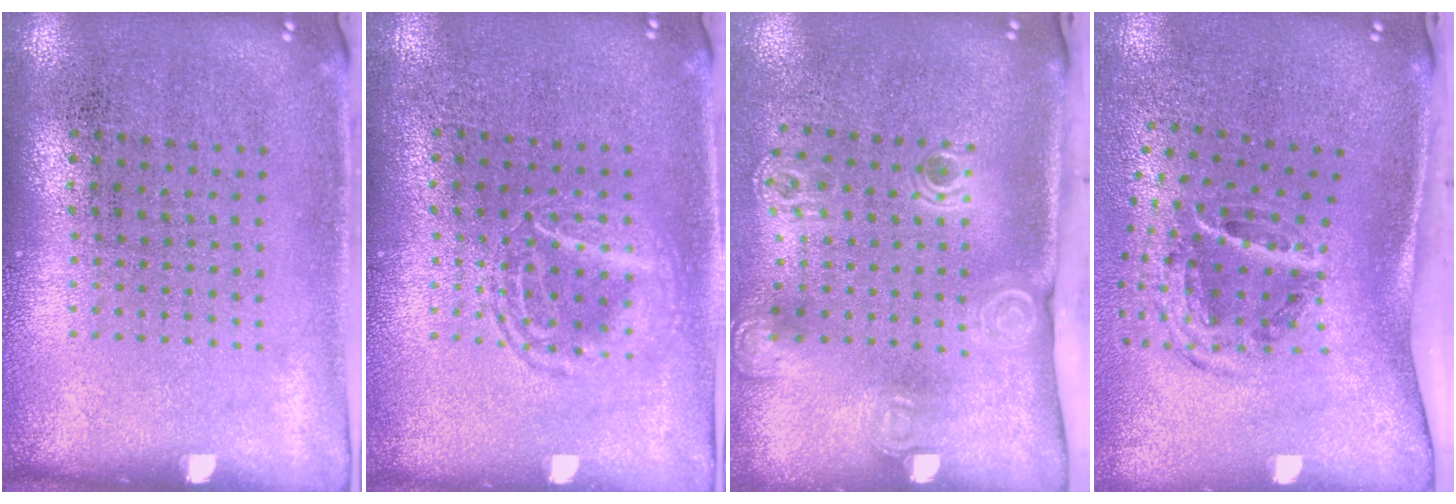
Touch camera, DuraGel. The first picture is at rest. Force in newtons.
{"total": 2.1, "press": 2.1, "slide": 0.3}
{"total": 2.3, "press": 1.6, "slide": 1.7}
{"total": 2.1, "press": 1.2, "slide": 1.7}